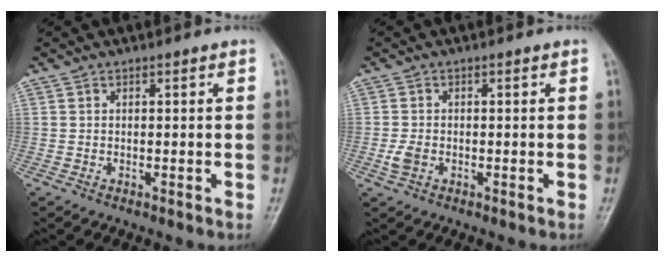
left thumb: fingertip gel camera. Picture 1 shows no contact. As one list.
[{"total": 2.4, "force": [-0.6, 1.6, 1.6], "torque": [-0.036, 0.000, -0.013]}]